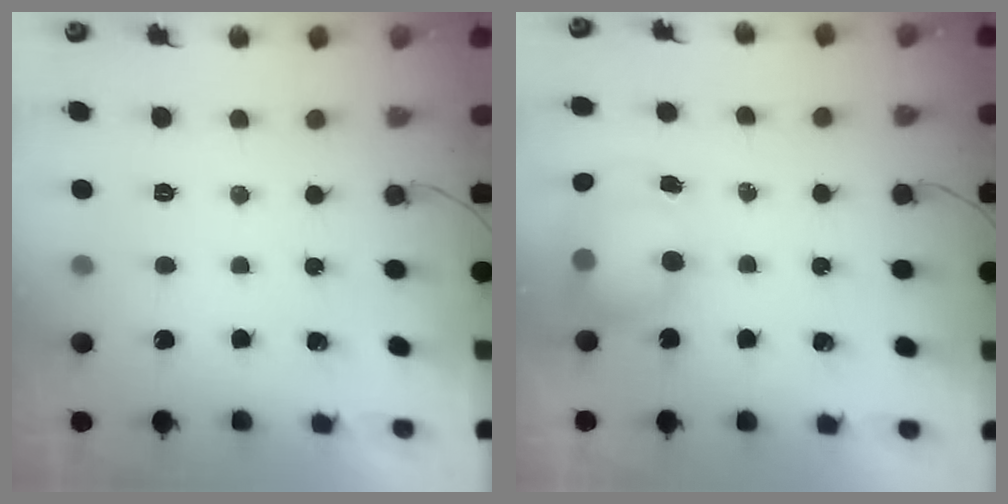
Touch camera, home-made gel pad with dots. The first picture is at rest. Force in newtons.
{"total": 7.4, "press": 7.3, "slide": 1.1}